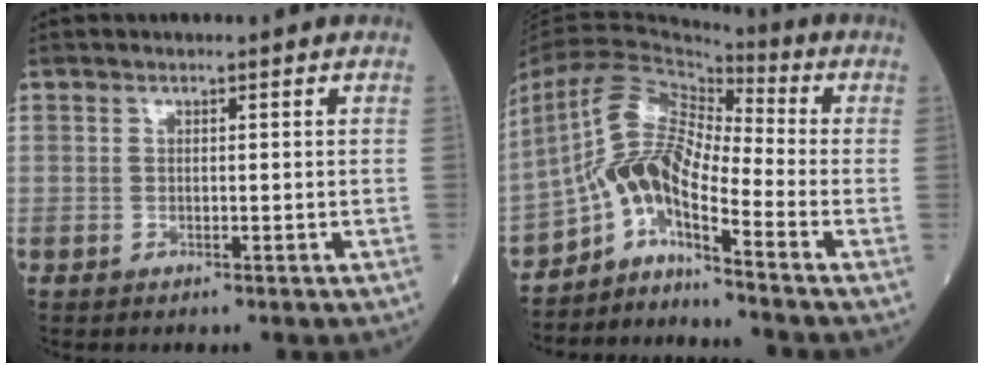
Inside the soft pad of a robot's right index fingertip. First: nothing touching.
{"total": 9.4, "force": [-5.0, 2.0, 7.7], "torque": [-0.163, 0.020, -0.094]}